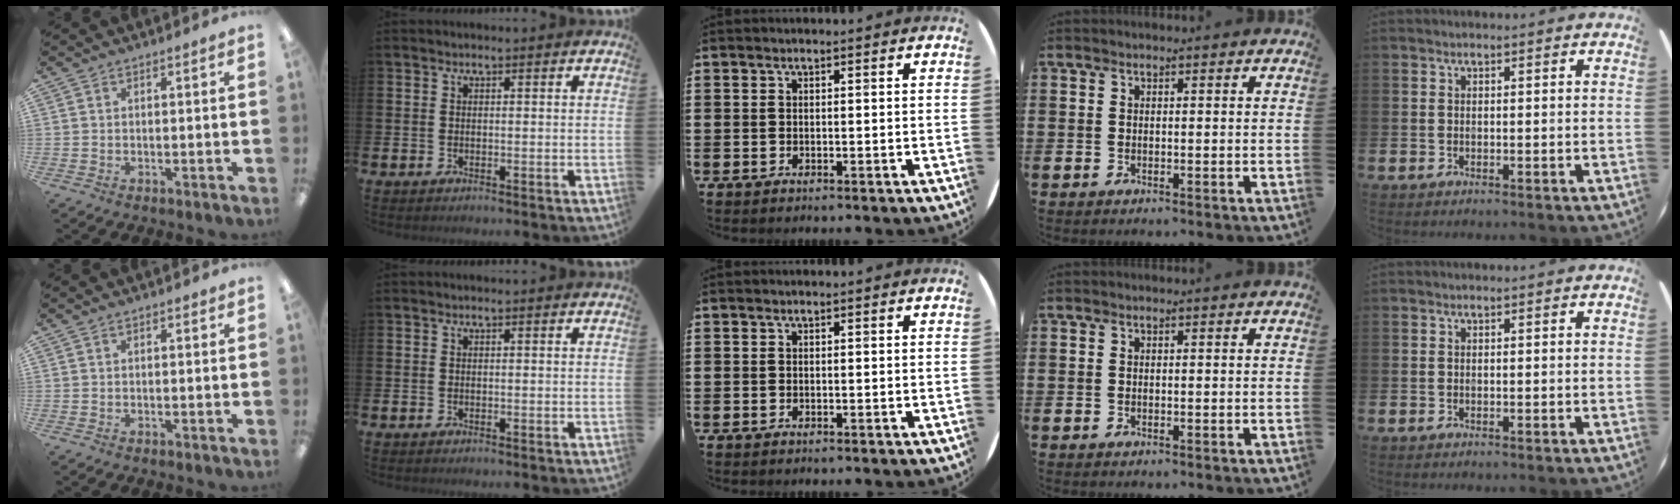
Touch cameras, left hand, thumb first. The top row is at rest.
{"thumb": {"total": 0.5, "force": [0.3, 0.3, 0.4], "torque": [-0.008, 0.003, 0.005]}}